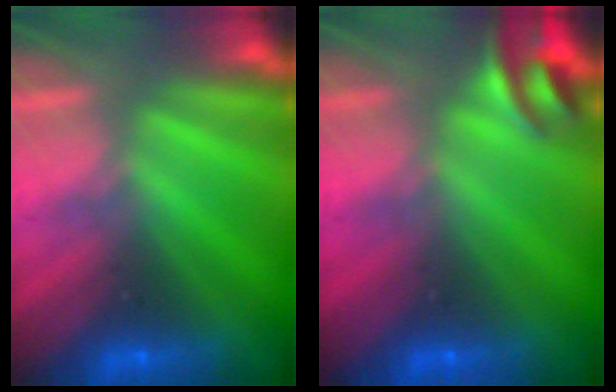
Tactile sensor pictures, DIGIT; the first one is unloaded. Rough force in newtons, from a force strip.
{"total": 2.8}